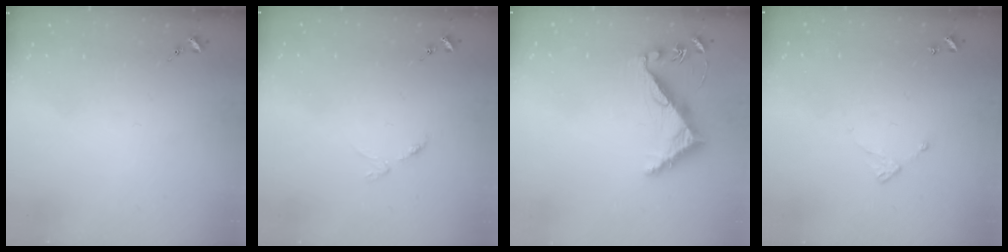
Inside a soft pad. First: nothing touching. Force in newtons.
{"total": 3.1, "press": 3.0, "slide": 0.5}
{"total": 8.0, "press": 8.0, "slide": 0.5}
{"total": 5.8, "press": 5.8, "slide": 0.5}